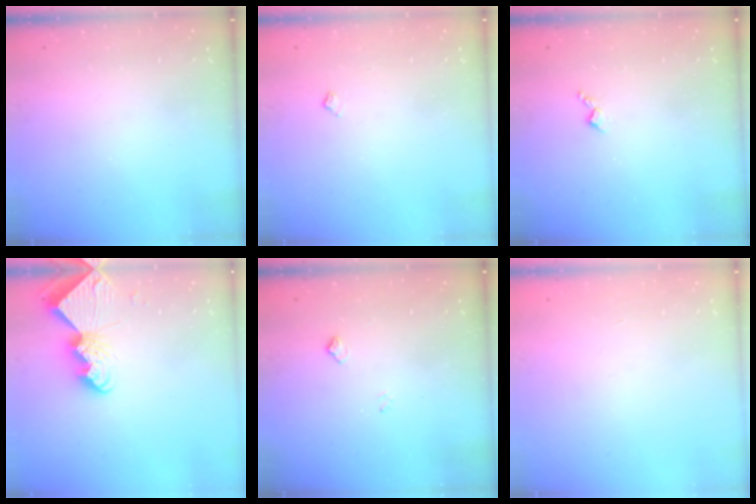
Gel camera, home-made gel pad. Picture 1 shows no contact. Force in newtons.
{"total": 3.9, "press": 3.8, "slide": 0.5}
{"total": 3.3, "press": 3.2, "slide": 0.6}
{"total": 10.0, "press": 9.9, "slide": 0.9}
{"total": 4.9, "press": 4.8, "slide": 0.6}
{"total": 0.0}